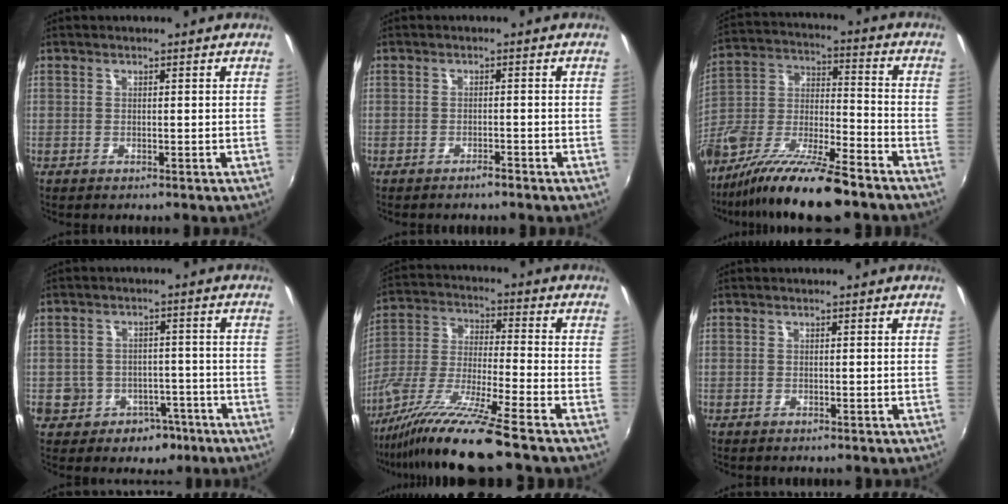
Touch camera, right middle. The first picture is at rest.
{"total": 1.3, "force": [-1.2, 0.1, 0.4], "torque": [-0.011, 0.002, -0.019]}
{"total": 18.7, "force": [-13.2, 4.3, 12.4], "torque": [-0.243, -0.018, -0.242]}
{"total": 8.6, "force": [-3.8, 7.3, 2.6], "torque": [-0.068, 0.026, -0.033]}
{"total": 14.4, "force": [-11.3, -1.1, 8.9], "torque": [-0.184, -0.023, -0.213]}
{"total": 0.0}